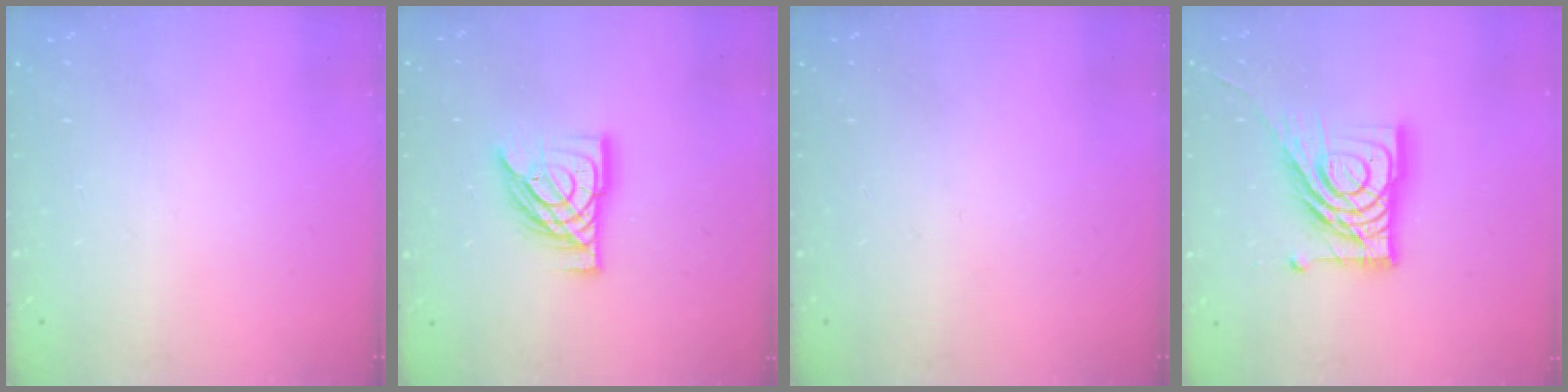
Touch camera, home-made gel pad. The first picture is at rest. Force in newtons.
{"total": 13.2, "press": 13.2, "slide": 1.1}
{"total": 0.0}
{"total": 17.8, "press": 17.7, "slide": 2.0}